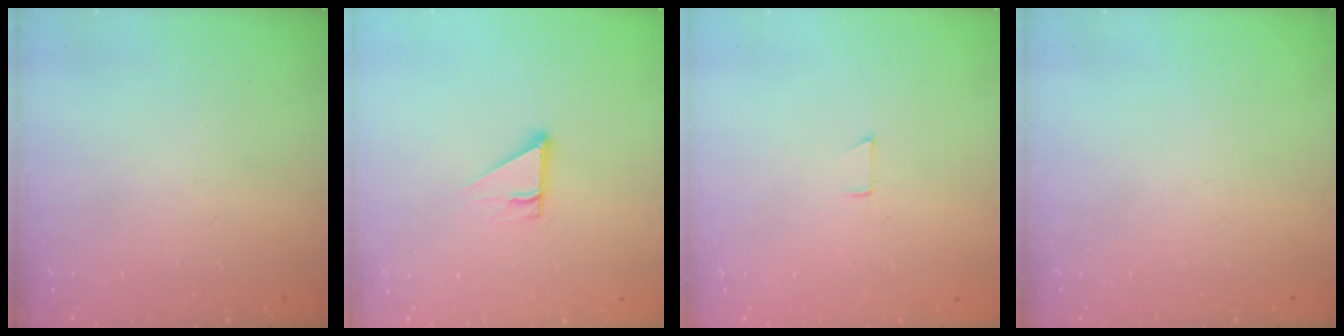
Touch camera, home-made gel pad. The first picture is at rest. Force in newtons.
{"total": 2.7, "press": 2.7, "slide": 0.0}
{"total": 4.1, "press": 4.1, "slide": 0.3}
{"total": 0.0}